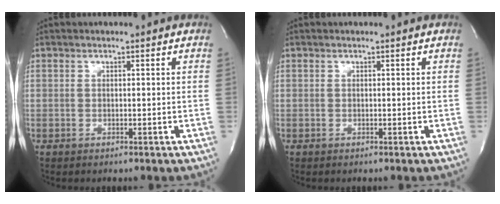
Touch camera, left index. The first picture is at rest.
{"total": 0.0}